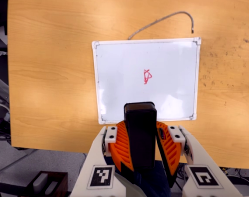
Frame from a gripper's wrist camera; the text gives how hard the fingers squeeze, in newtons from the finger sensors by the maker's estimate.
{"total": 10.8, "left": 10.7, "right": 10.9}